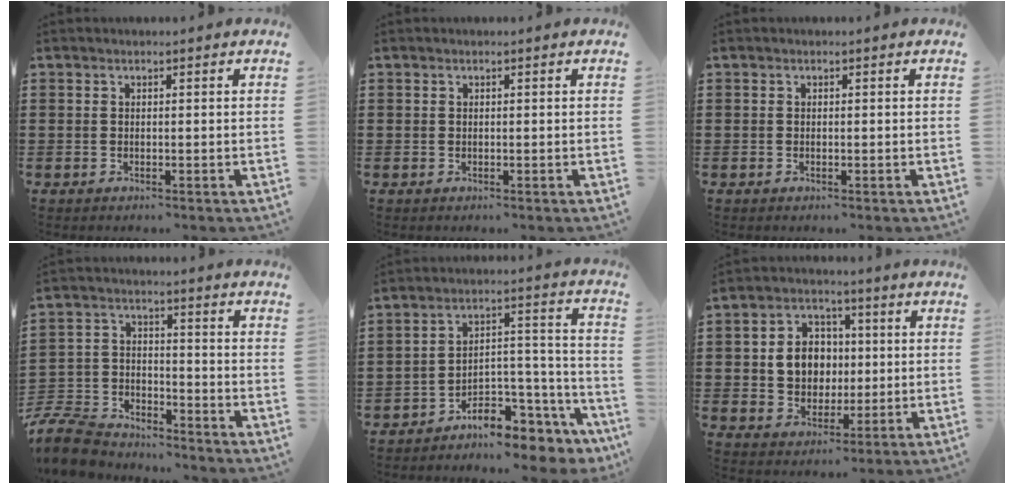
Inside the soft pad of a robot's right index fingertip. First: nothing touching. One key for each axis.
{"total": 0.0}
{"total": 0.0}
{"total": 9.0, "fx": -8.6, "fy": 2.2, "fz": 1.9, "tx": -0.055, "ty": 0.019, "tz": -0.174}
{"total": 6.4, "fx": -5.8, "fy": 2.4, "fz": 1.5, "tx": -0.025, "ty": 0.009, "tz": -0.109}
{"total": 7.2, "fx": 0.3, "fy": 6.2, "fz": 3.5, "tx": -0.072, "ty": 0.015, "tz": 0.003}